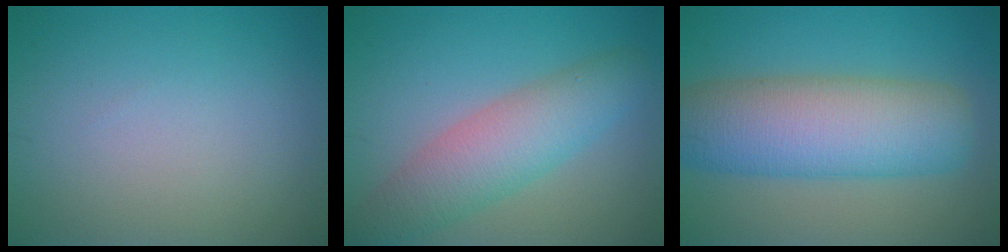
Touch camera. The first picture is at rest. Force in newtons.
{"total": 5.7, "press": 5.7, "slide": 0.1}
{"total": 9.8, "press": 9.8, "slide": 0.4}